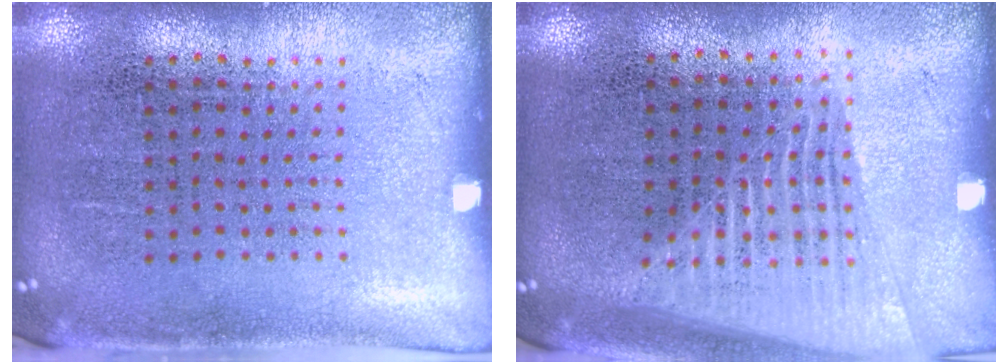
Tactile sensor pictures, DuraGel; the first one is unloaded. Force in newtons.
{"total": 1.5, "press": 1.4, "slide": 0.4}